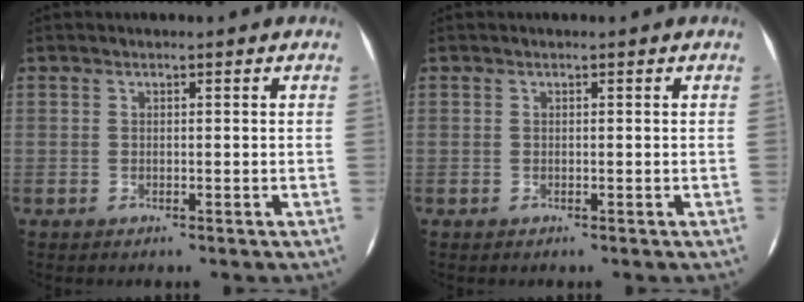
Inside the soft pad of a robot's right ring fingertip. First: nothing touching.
{"total": 0.0}